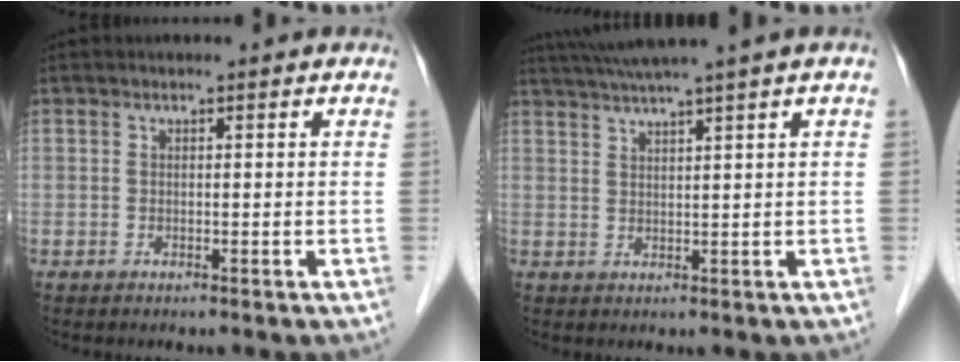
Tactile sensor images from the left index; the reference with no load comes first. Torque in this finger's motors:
{"motor_torque": [0.99, -1.15, 0.16, 0.15]}